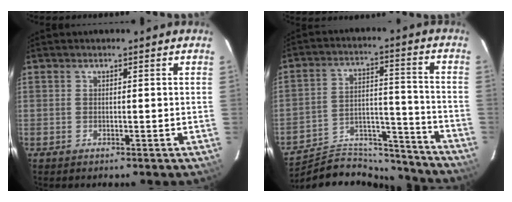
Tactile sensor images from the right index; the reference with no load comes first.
{"total": 19.6, "force": [-18.3, 6.0, 3.4], "torque": [-0.067, 0.051, -0.264]}